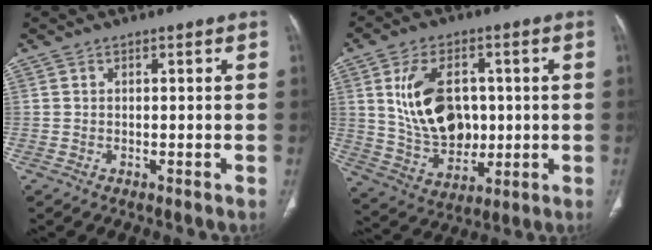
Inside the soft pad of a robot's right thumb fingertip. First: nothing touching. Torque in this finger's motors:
{"motor_torque": [-0.92, 1.41, 1.44, 0.52, 0.14]}